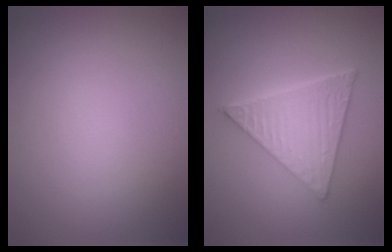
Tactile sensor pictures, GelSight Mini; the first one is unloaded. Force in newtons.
{"total": 5.9, "press": 4.3, "slide": 4.1}